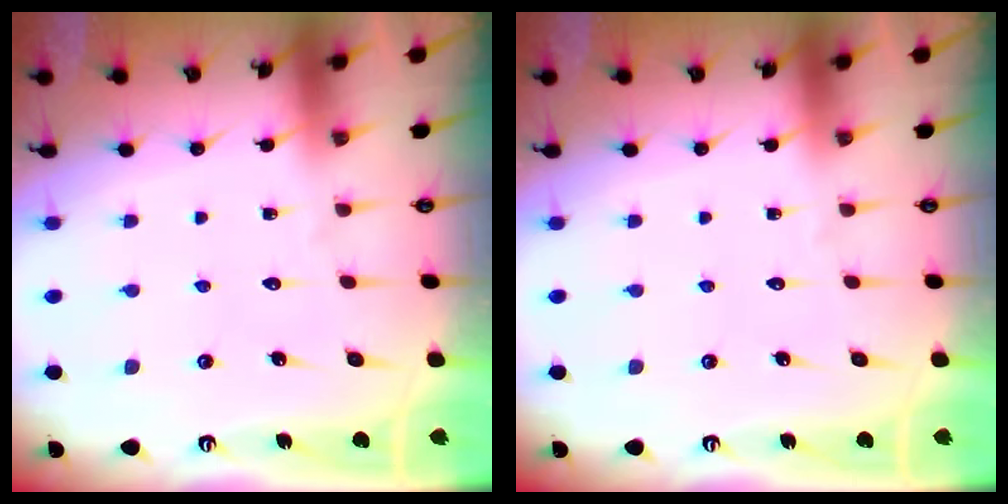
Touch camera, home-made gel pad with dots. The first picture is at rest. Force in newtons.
{"total": 0.0}